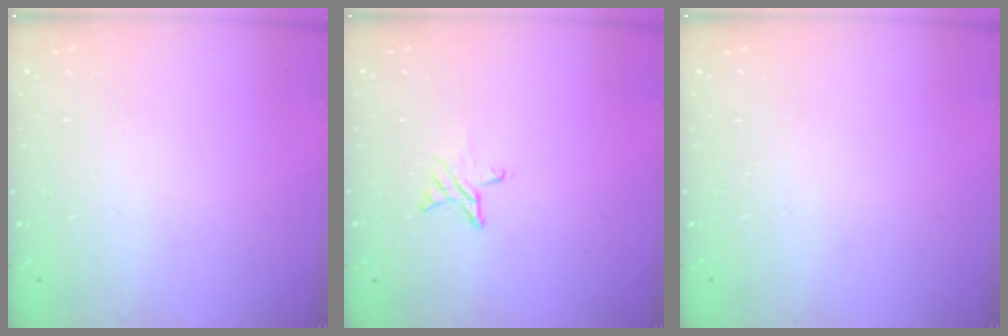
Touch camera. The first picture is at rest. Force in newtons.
{"total": 4.1, "press": 4.1, "slide": 0.4}
{"total": 0.0}